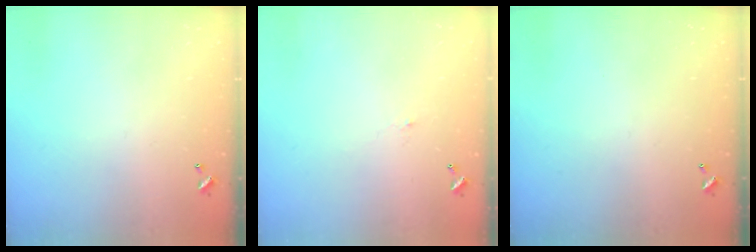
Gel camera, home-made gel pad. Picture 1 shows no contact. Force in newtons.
{"total": 0.8, "press": 0.7, "slide": 0.5}
{"total": 0.0}